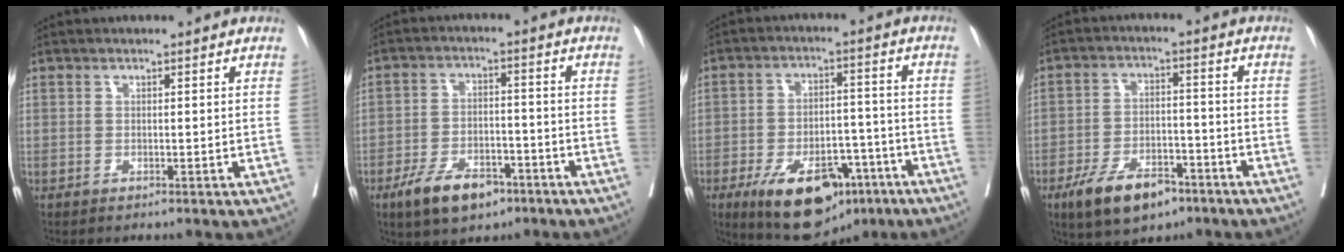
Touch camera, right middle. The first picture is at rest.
{"total": 8.7, "force": [-5.5, 4.1, 5.4], "torque": [-0.098, -0.003, -0.092]}
{"total": 15.2, "force": [-8.8, 7.2, 10.0], "torque": [-0.151, 0.004, -0.129]}
{"total": 10.1, "force": [-6.4, 4.6, 6.2], "torque": [-0.112, -0.004, -0.107]}